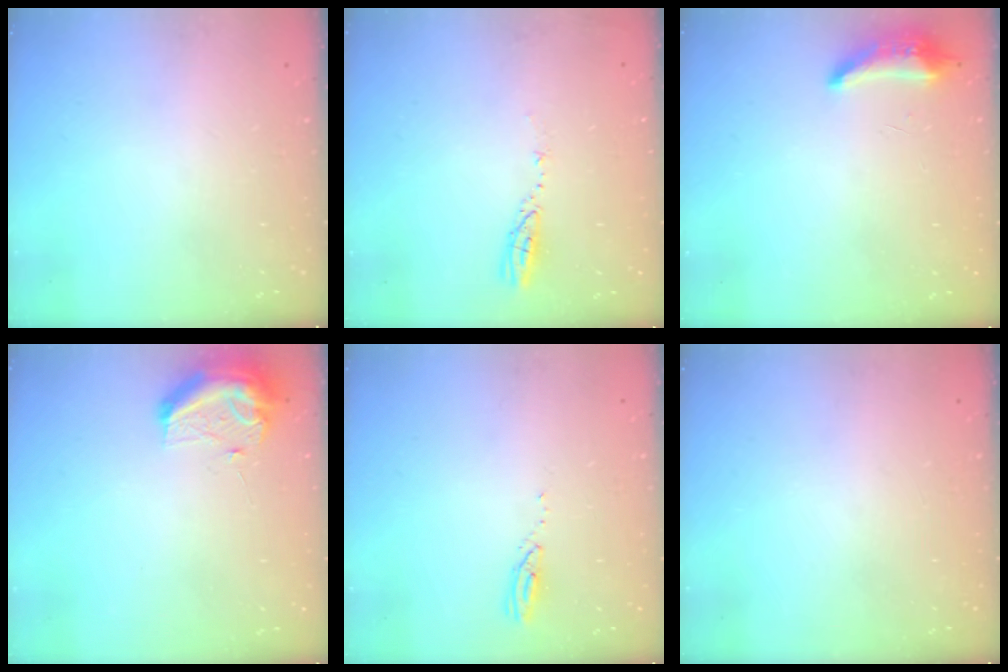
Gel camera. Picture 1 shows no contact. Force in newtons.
{"total": 3.5, "press": 3.5, "slide": 0.1}
{"total": 8.5, "press": 8.4, "slide": 1.6}
{"total": 11.1, "press": 11.0, "slide": 1.2}
{"total": 3.0, "press": 3.0, "slide": 0.1}
{"total": 0.0}